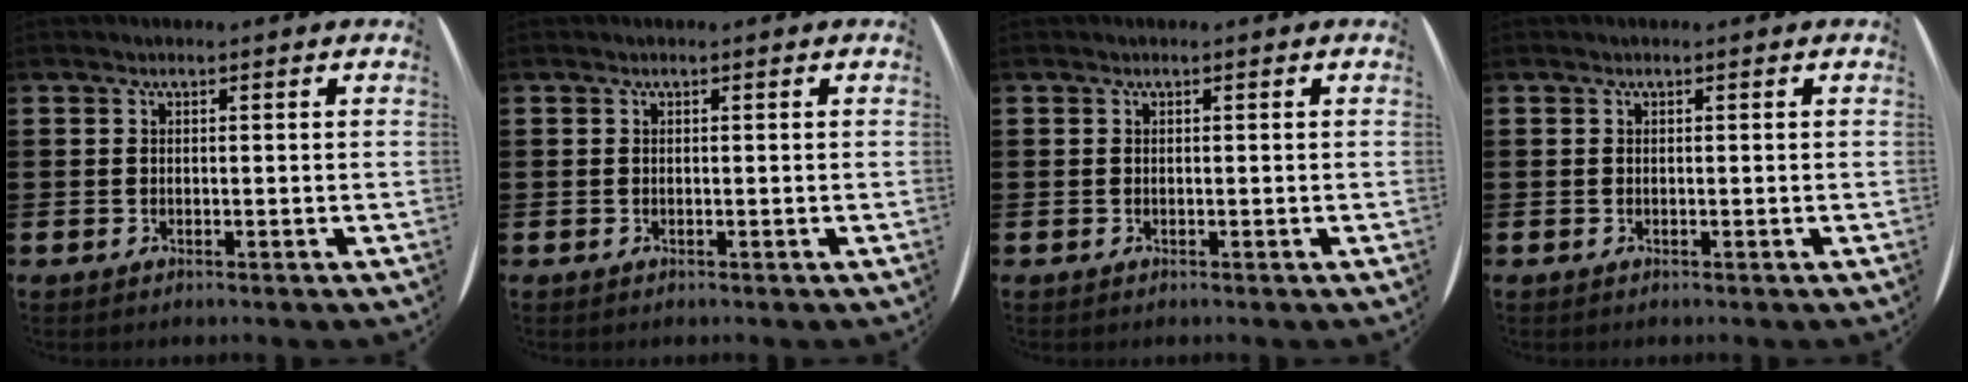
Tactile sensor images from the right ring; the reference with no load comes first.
{"total": 0.0}
{"total": 0.0}
{"total": 0.0}